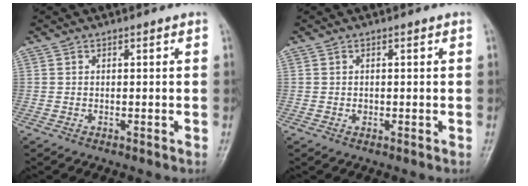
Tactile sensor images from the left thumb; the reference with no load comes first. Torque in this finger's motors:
{"motor_torque": [0.00, 0.12, 0.40, 0.01, 0.00]}